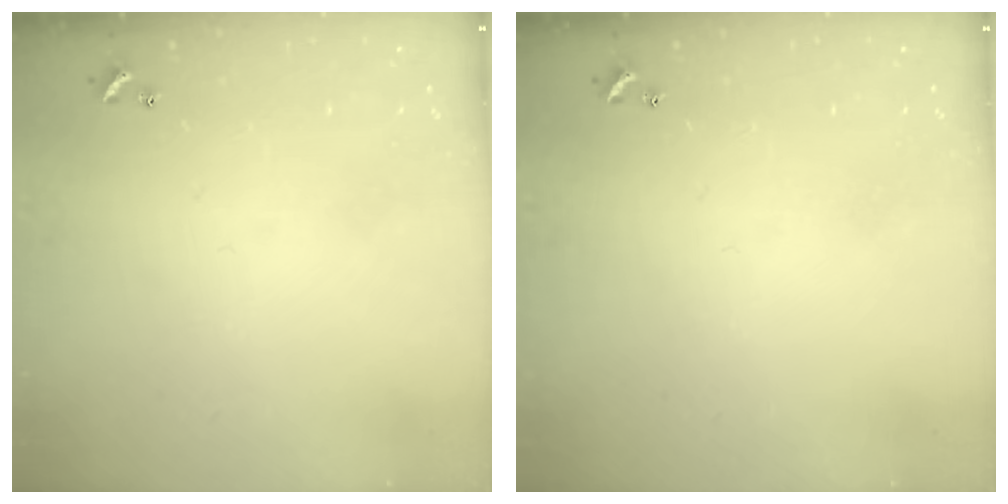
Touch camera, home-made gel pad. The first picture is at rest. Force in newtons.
{"total": 0.0}